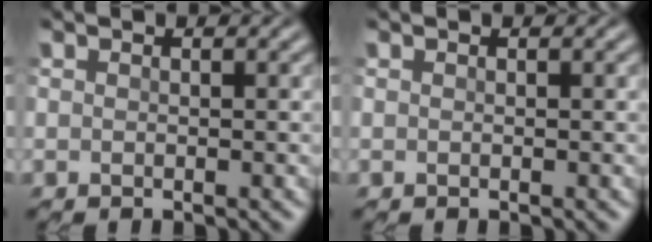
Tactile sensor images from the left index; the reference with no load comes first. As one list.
[{"total": 0.0}]